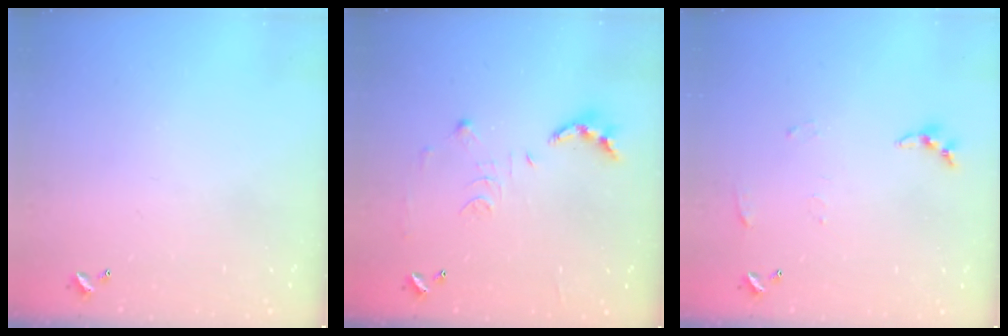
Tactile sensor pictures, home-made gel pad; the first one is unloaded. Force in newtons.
{"total": 10.2, "press": 10.1, "slide": 0.9}
{"total": 4.9, "press": 4.8, "slide": 0.5}